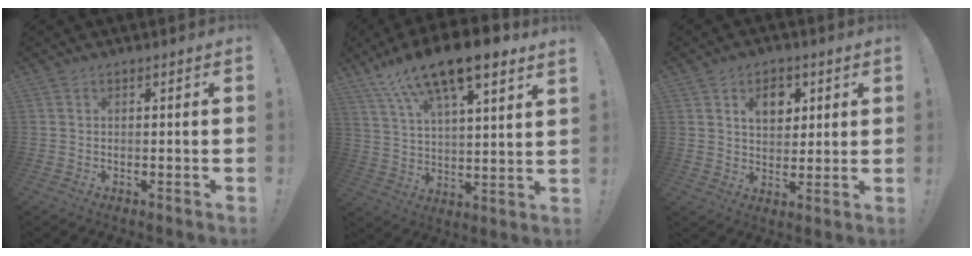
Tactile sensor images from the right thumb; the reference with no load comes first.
{"total": 15.0, "force": [11.1, 3.2, 9.5], "torque": [-0.182, -0.070, 0.191]}
{"total": 8.7, "force": [4.0, 6.5, 4.1], "torque": [-0.052, -0.014, 0.071]}